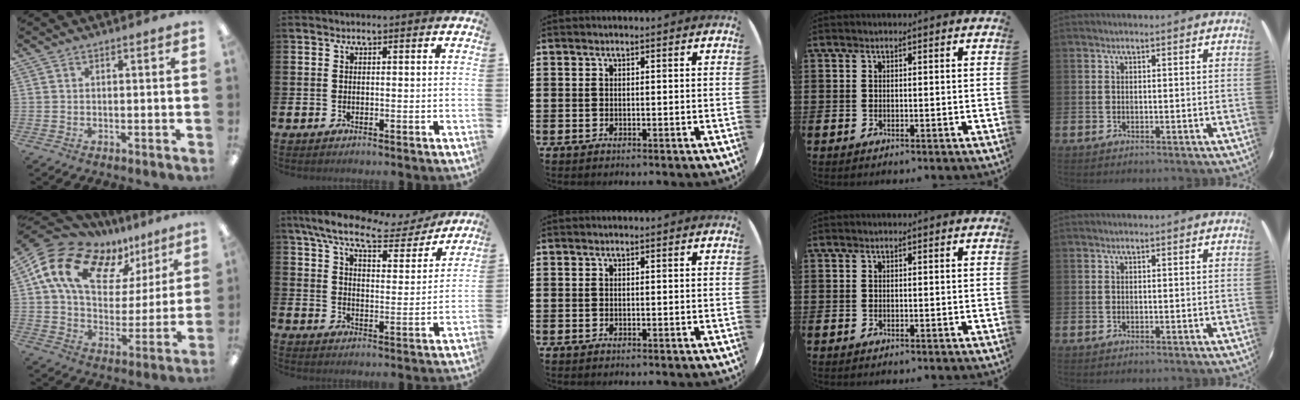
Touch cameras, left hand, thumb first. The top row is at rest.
{"thumb": {"total": 17.0, "force": [10.5, 9.9, 9.0], "torque": [-0.176, -0.050, 0.194]}, "index": {"total": 9.0, "force": [7.8, 2.0, 4.1], "torque": [-0.097, -0.047, 0.131]}}